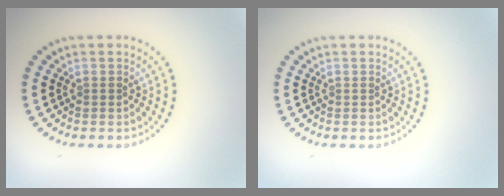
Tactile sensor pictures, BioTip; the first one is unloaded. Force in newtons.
{"total": 0.0}